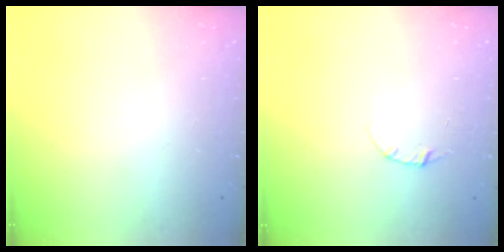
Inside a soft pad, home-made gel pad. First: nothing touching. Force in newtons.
{"total": 3.3, "press": 3.2, "slide": 0.3}